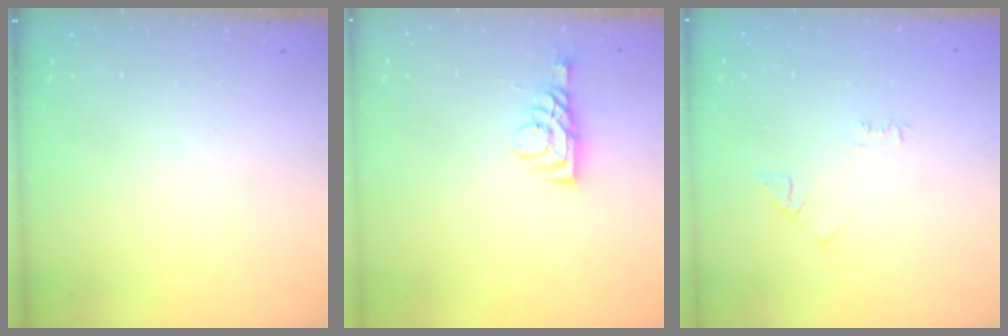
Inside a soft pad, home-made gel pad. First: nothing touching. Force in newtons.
{"total": 5.1, "press": 5.1, "slide": 0.6}
{"total": 4.7, "press": 4.7, "slide": 0.7}